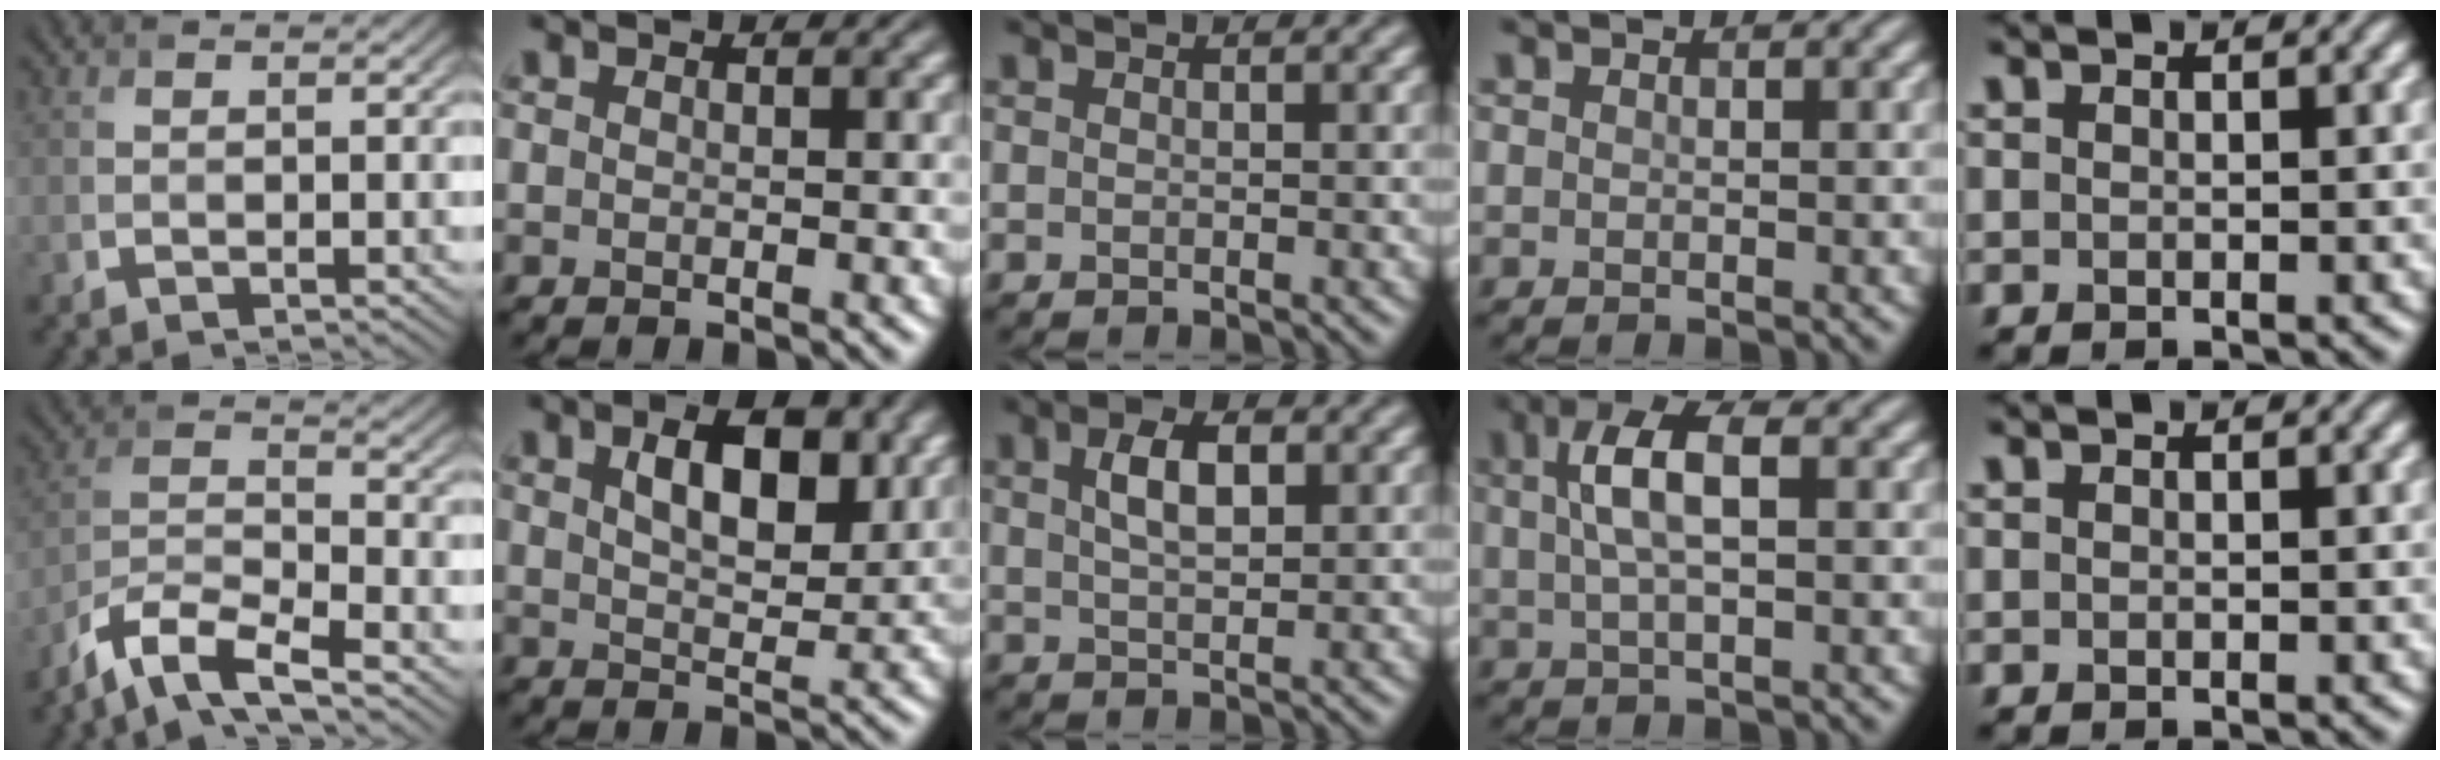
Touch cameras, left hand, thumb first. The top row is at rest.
{"thumb": {"total": 7.6, "force": [-5.9, 1.7, 4.5], "torque": [-0.091, -0.005, -0.126]}, "index": {"total": 5.7, "force": [2.3, 2.7, 4.5], "torque": [-0.073, 0.003, 0.037]}, "middle": {"total": 3.4, "force": [1.2, 1.5, 2.8], "torque": [-0.055, 0.007, 0.024]}, "ring": {"total": 4.5, "force": [1.1, 1.6, 4.1], "torque": [-0.079, 0.013, 0.017]}}